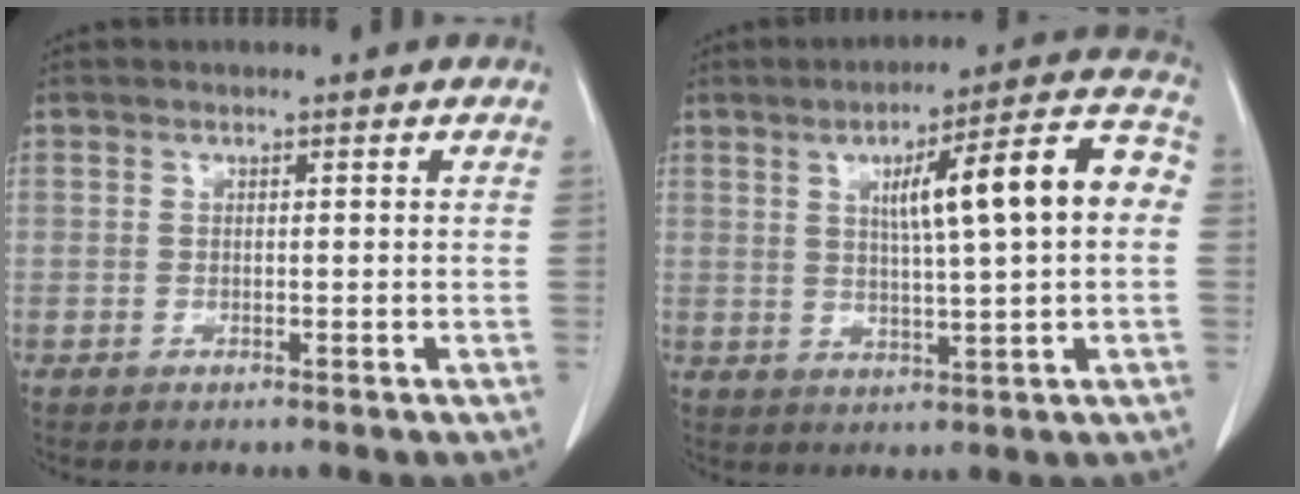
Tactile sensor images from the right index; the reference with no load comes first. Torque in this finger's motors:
{"motor_torque": [0.84, 0.27, 0.34, 0.09]}